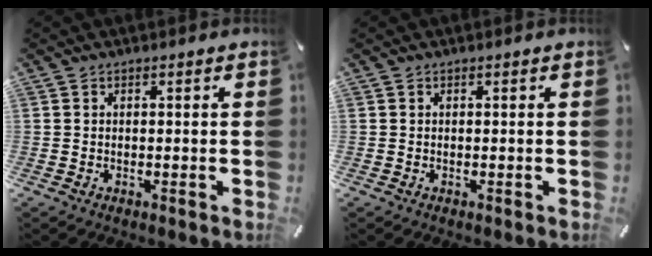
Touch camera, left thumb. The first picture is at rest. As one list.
[{"total": 0.0}]